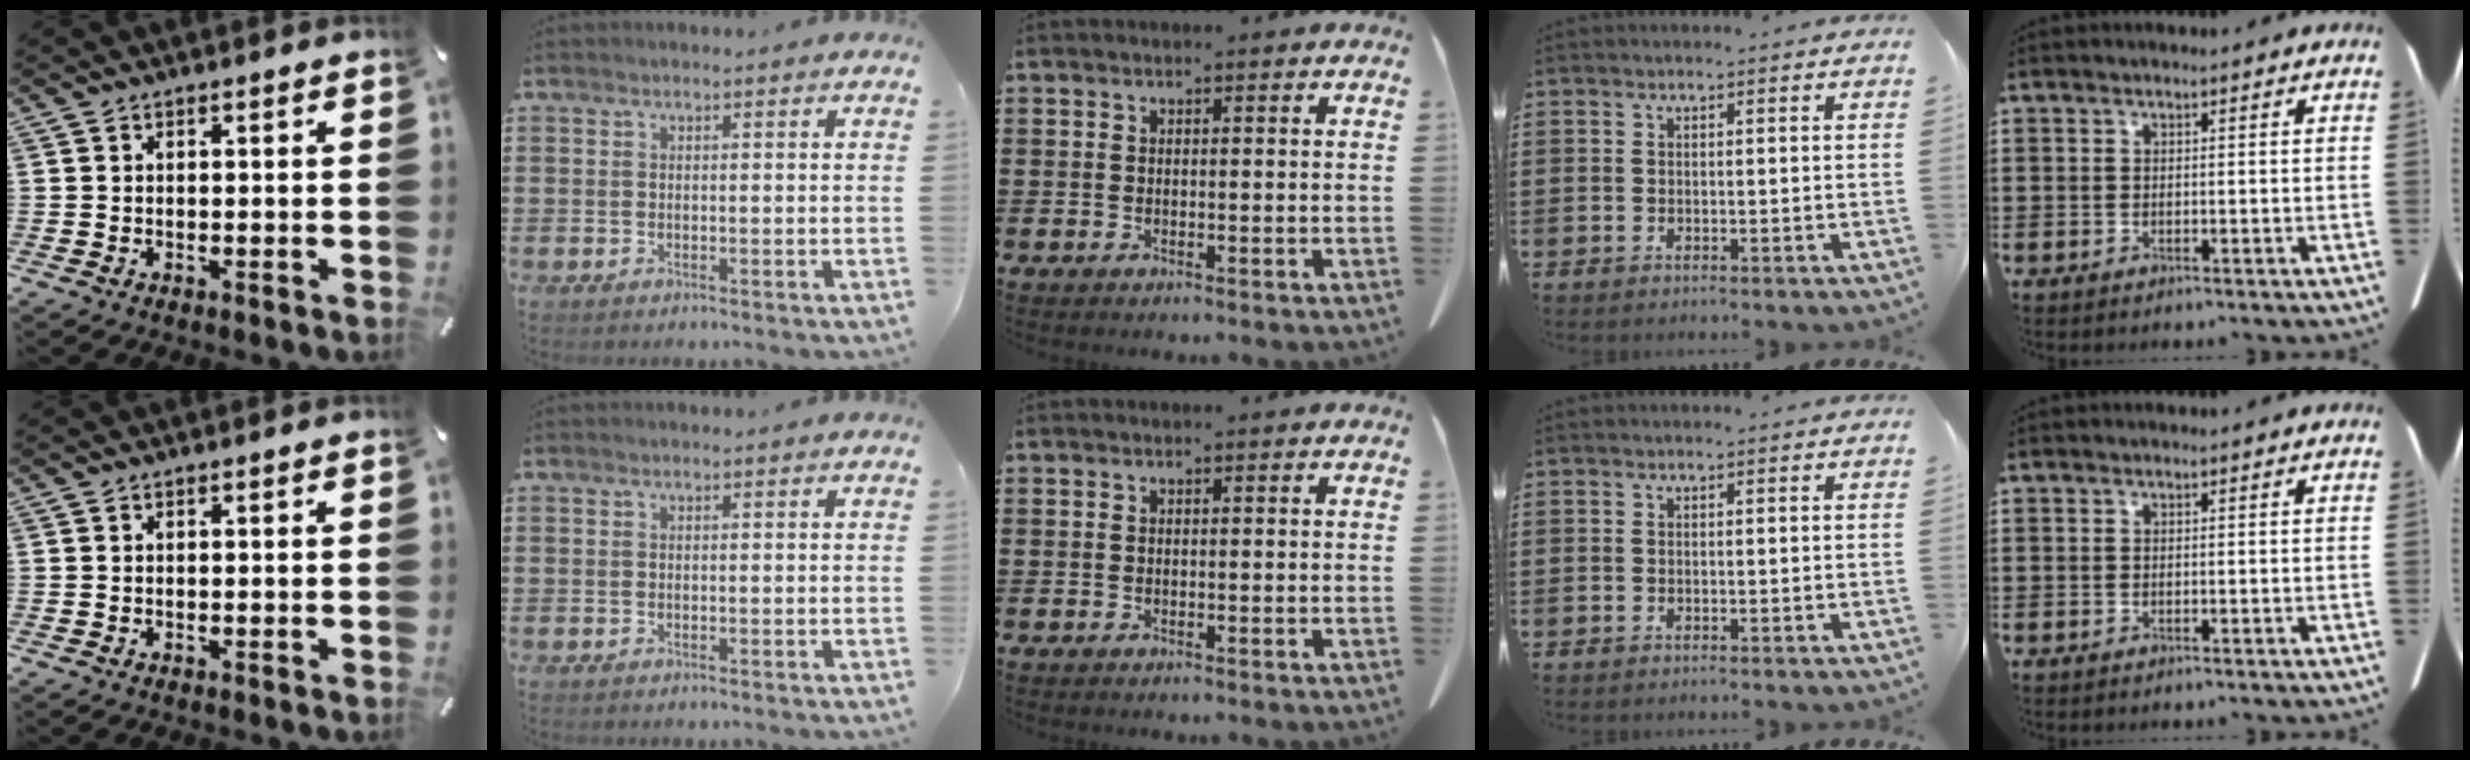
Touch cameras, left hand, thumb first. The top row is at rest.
{}